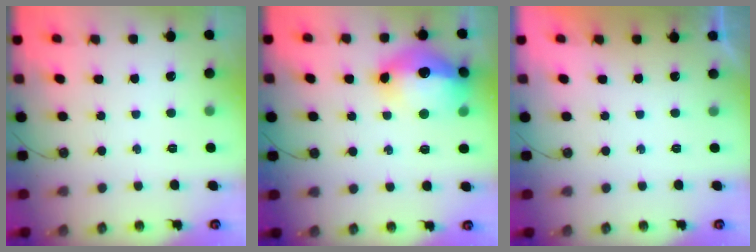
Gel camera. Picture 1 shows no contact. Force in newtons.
{"total": 18.1, "press": 18.1, "slide": 1.8}
{"total": 0.0}